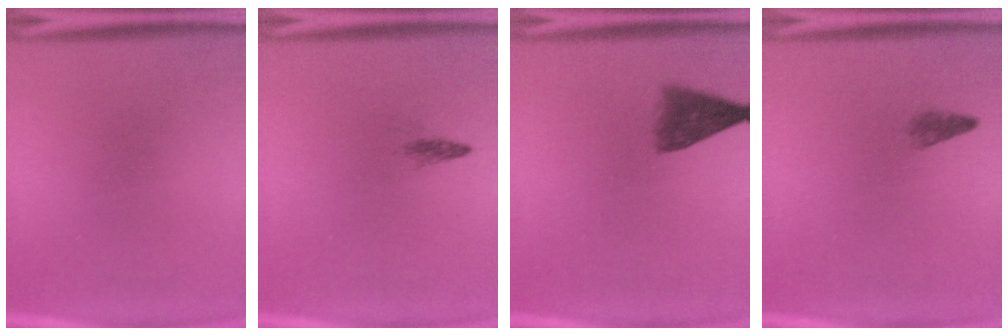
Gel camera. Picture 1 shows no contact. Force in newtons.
{"total": 1.0}
{"total": 4.9}
{"total": 1.2}